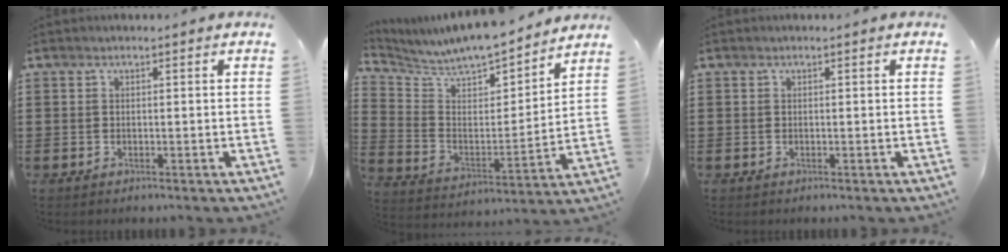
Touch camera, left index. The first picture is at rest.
{"total": 6.7, "force": [6.6, 1.0, 0.8], "torque": [-0.057, -0.063, 0.110]}
{"total": 0.0}